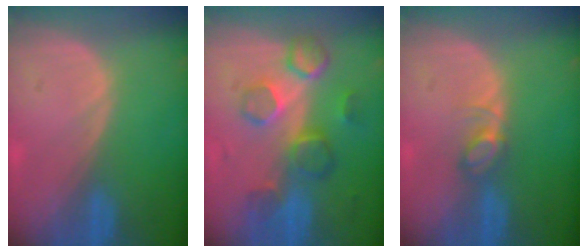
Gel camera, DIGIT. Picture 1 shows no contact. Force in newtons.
{"total": 8.5, "press": 7.8, "slide": 3.5}
{"total": 2.8, "press": 2.8, "slide": 0.4}